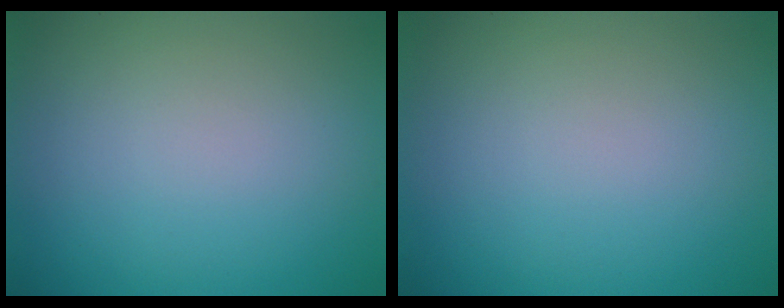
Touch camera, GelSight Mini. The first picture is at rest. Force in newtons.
{"total": 0.0}